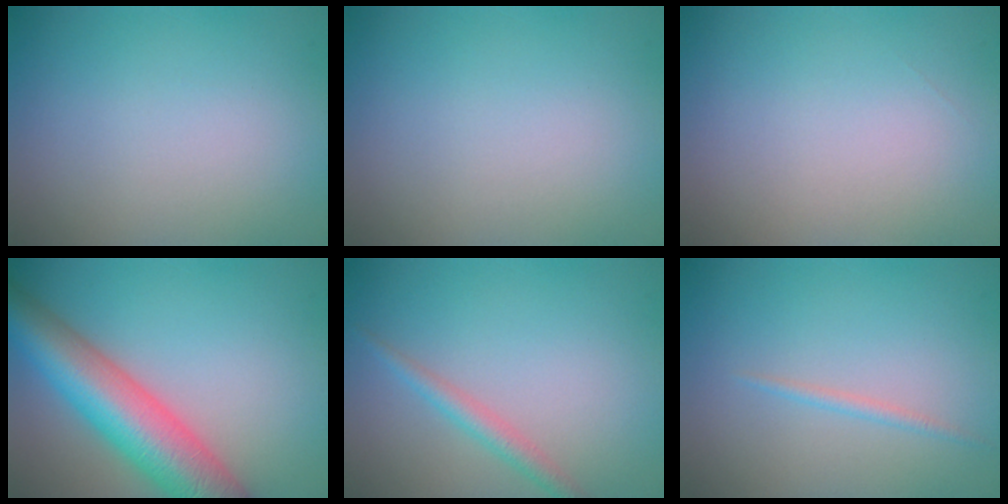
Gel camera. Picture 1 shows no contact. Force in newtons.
{"total": 0.0}
{"total": 0.0}
{"total": 9.1, "press": 9.1, "slide": 0.4}
{"total": 1.8, "press": 1.8, "slide": 0.0}
{"total": 0.8, "press": 0.8, "slide": 0.0}